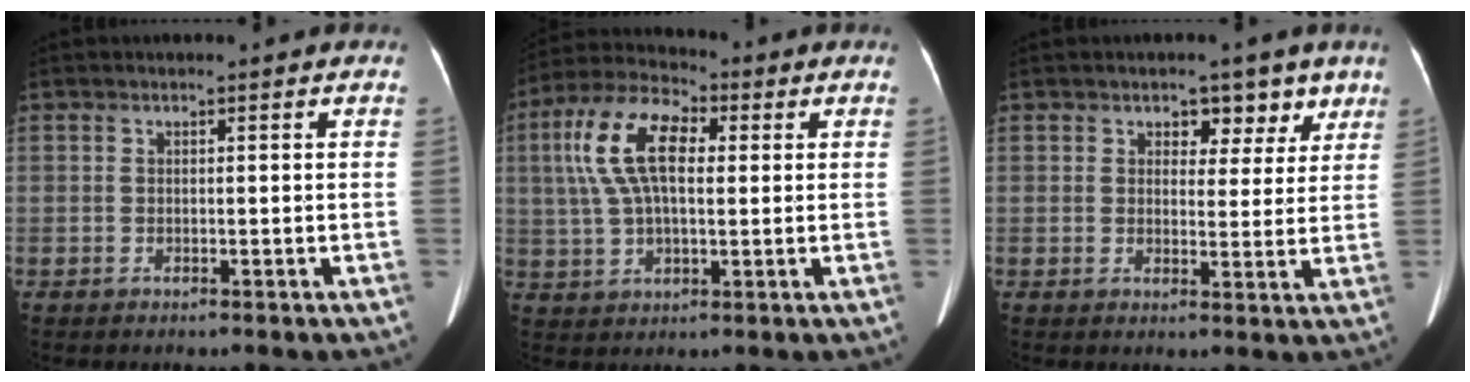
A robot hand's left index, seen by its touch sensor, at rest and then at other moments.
{"total": 11.8, "force": [2.6, 5.3, 10.2], "torque": [-0.225, 0.034, 0.048]}
{"total": 4.8, "force": [3.1, 3.1, 1.9], "torque": [-0.004, 0.005, 0.040]}